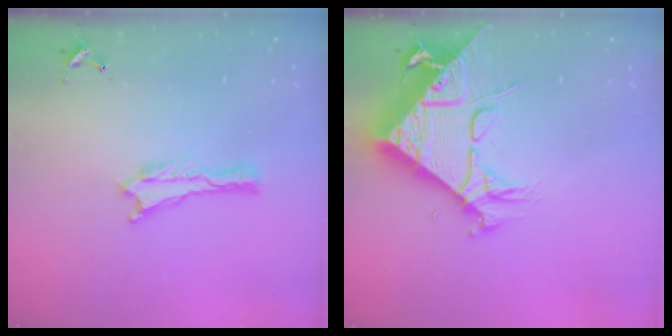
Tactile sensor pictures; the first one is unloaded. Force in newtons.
{"total": 10.4, "press": 10.4, "slide": 1.1}